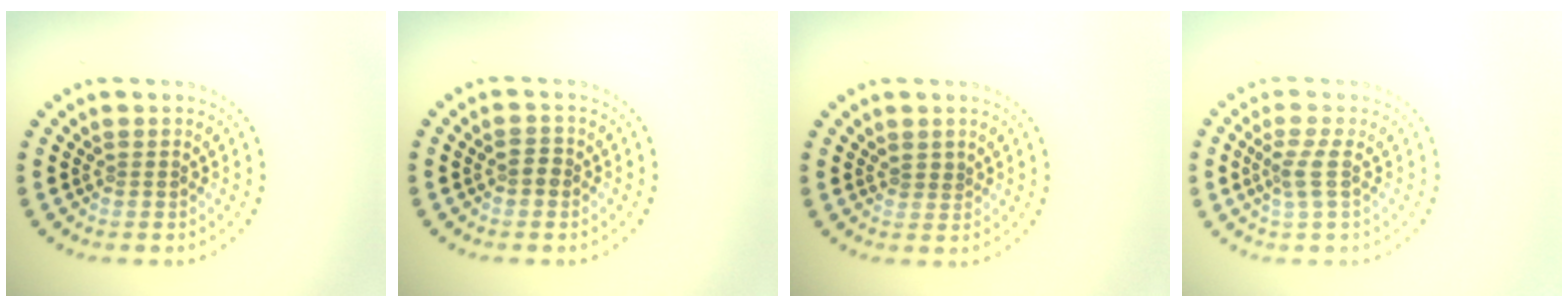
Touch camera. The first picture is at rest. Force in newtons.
{"total": 1.3, "press": 1.3, "slide": 0.2}
{"total": 0.6, "press": 0.4, "slide": 0.5}
{"total": 2.0, "press": 1.5, "slide": 1.4}